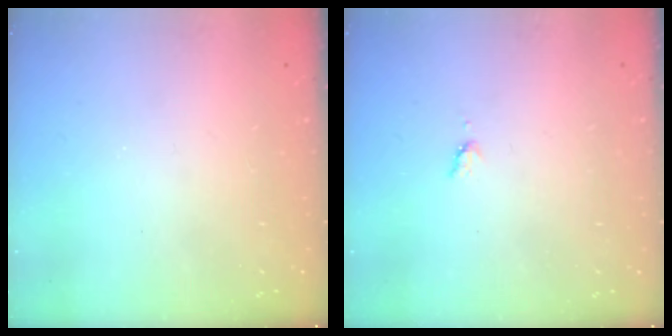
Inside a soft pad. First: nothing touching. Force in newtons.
{"total": 3.4, "press": 3.4, "slide": 0.4}